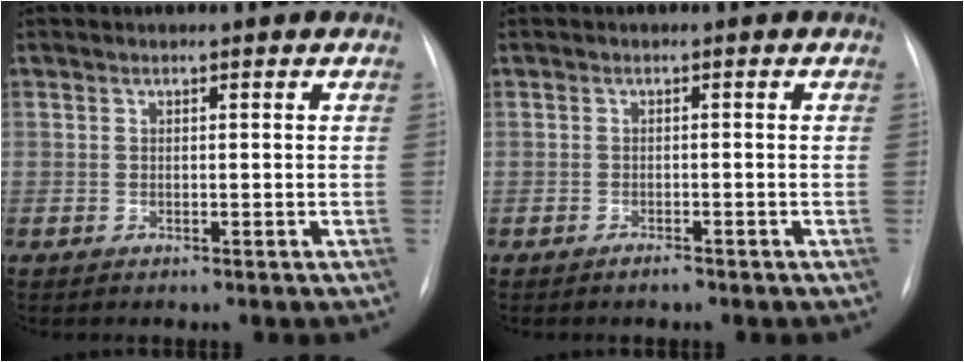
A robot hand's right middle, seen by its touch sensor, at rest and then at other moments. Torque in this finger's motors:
{"motor_torque": [0.27, -0.27, 0.03, 0.00]}